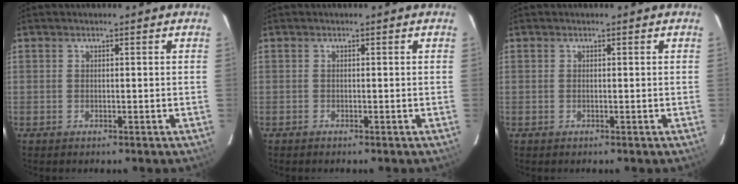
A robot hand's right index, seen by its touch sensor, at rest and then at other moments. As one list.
[{"total": 0.0}, {"total": 0.0}]